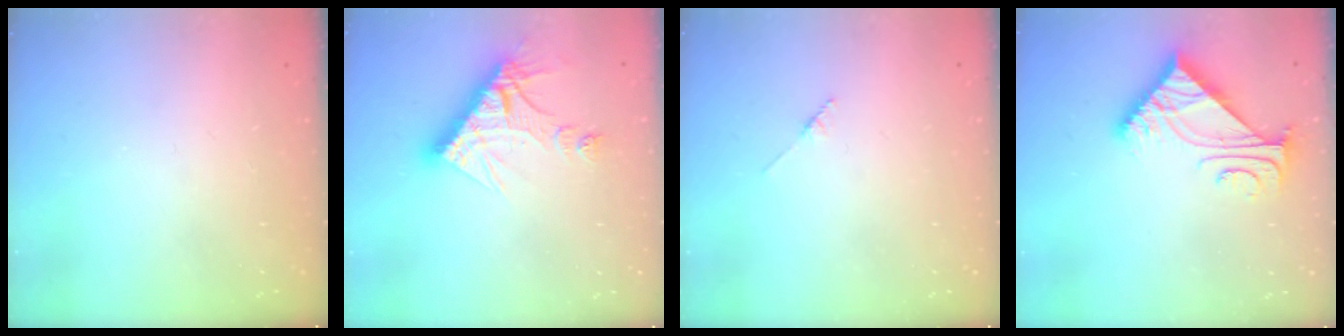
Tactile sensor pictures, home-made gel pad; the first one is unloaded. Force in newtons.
{"total": 13.5, "press": 13.5, "slide": 1.1}
{"total": 1.7, "press": 1.6, "slide": 0.2}
{"total": 6.1, "press": 6.1, "slide": 0.7}